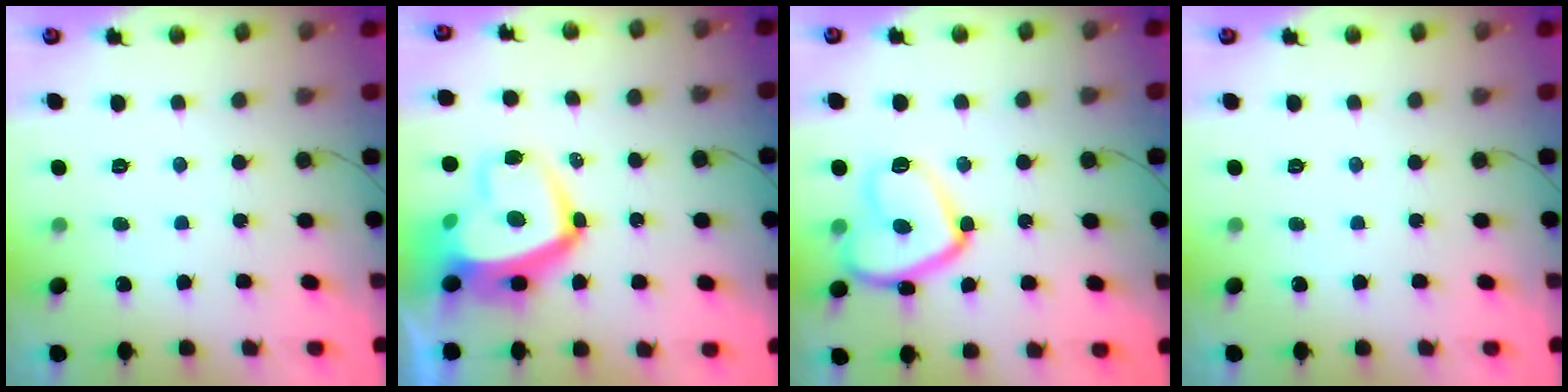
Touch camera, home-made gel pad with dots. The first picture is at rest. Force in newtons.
{"total": 15.4, "press": 15.4, "slide": 1.2}
{"total": 14.8, "press": 14.7, "slide": 1.2}
{"total": 0.0}